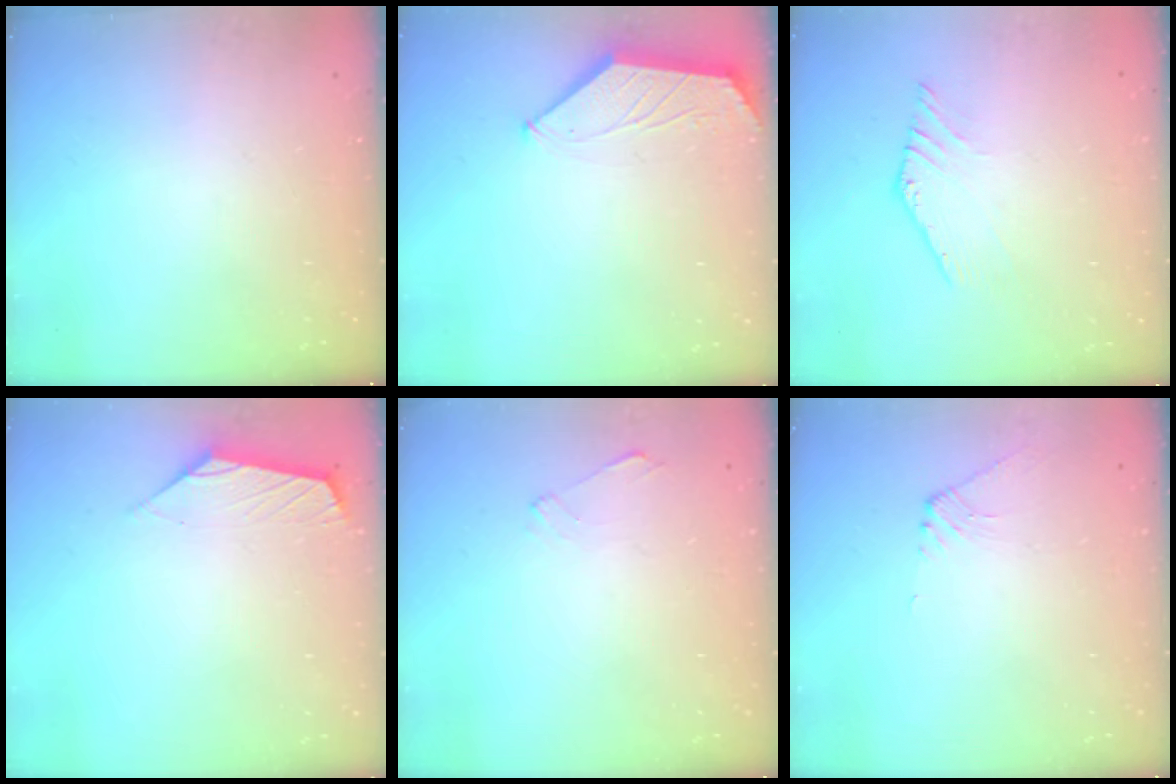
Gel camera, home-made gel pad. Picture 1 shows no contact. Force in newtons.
{"total": 1.8, "press": 1.8, "slide": 0.2}
{"total": 1.5, "press": 1.5, "slide": 0.3}
{"total": 1.5, "press": 1.5, "slide": 0.3}
{"total": 1.0, "press": 1.0, "slide": 0.3}
{"total": 2.1, "press": 2.1, "slide": 0.5}